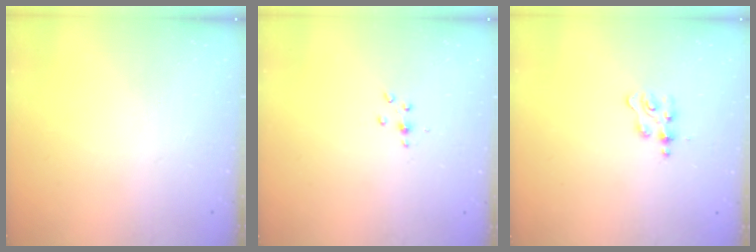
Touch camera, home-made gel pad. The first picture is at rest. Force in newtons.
{"total": 3.0, "press": 2.9, "slide": 0.4}
{"total": 2.3, "press": 2.3, "slide": 0.4}